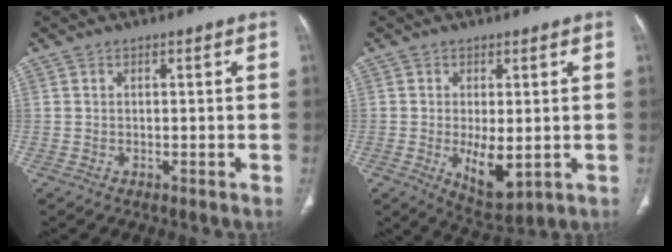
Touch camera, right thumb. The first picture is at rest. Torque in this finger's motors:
{"motor_torque": [0.91, 1.12, 1.08, -0.17, 0.32]}